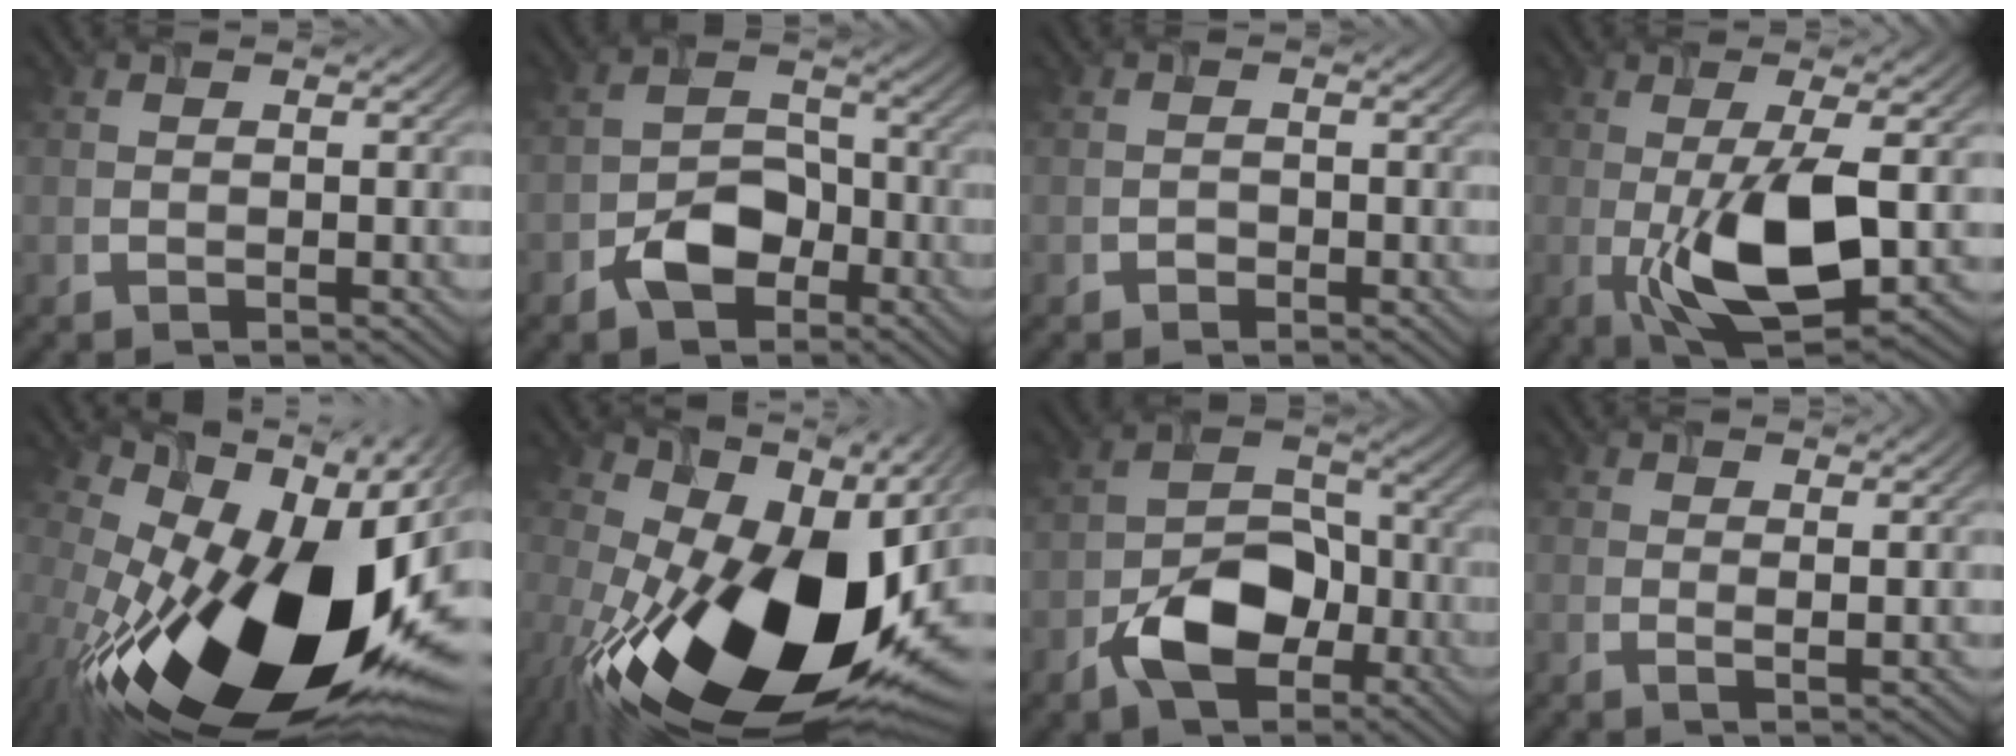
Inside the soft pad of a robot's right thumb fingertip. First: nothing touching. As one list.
[{"total": 5.9, "force": [-3.4, 3.7, 2.9], "torque": [-0.045, 0.006, -0.070]}, {"total": 0.9, "force": [-0.8, 0.5, 0.0], "torque": [0.000, -0.001, -0.015]}, {"total": 11.2, "force": [-1.7, 3.6, 10.4], "torque": [-0.197, -0.015, -0.025]}, {"total": 21.5, "force": [-3.9, 11.4, 17.8], "torque": [-0.317, -0.051, -0.054]}, {"total": 20.1, "force": [-2.8, 11.9, 16.0], "torque": [-0.300, -0.048, -0.033]}, {"total": 8.7, "force": [-4.3, 5.4, 5.2], "torque": [-0.090, 0.001, -0.082]}, {"total": 1.5, "force": [1.1, 0.1, 1.0], "torque": [-0.019, -0.003, 0.018]}]